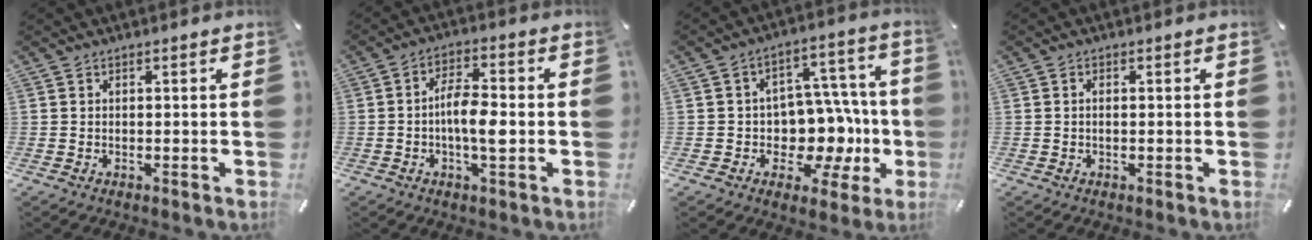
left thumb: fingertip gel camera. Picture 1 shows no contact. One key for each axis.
{"total": 7.9, "fx": -1.5, "fy": 2.9, "fz": 7.2, "tx": -0.135, "ty": 0.008, "tz": -0.027}
{"total": 12.5, "fx": -1.9, "fy": 10.8, "fz": 5.9, "tx": -0.057, "ty": -0.007, "tz": -0.018}
{"total": 0.8, "fx": -0.1, "fy": 0.3, "fz": 0.8, "tx": -0.016, "ty": 0.001, "tz": -0.002}